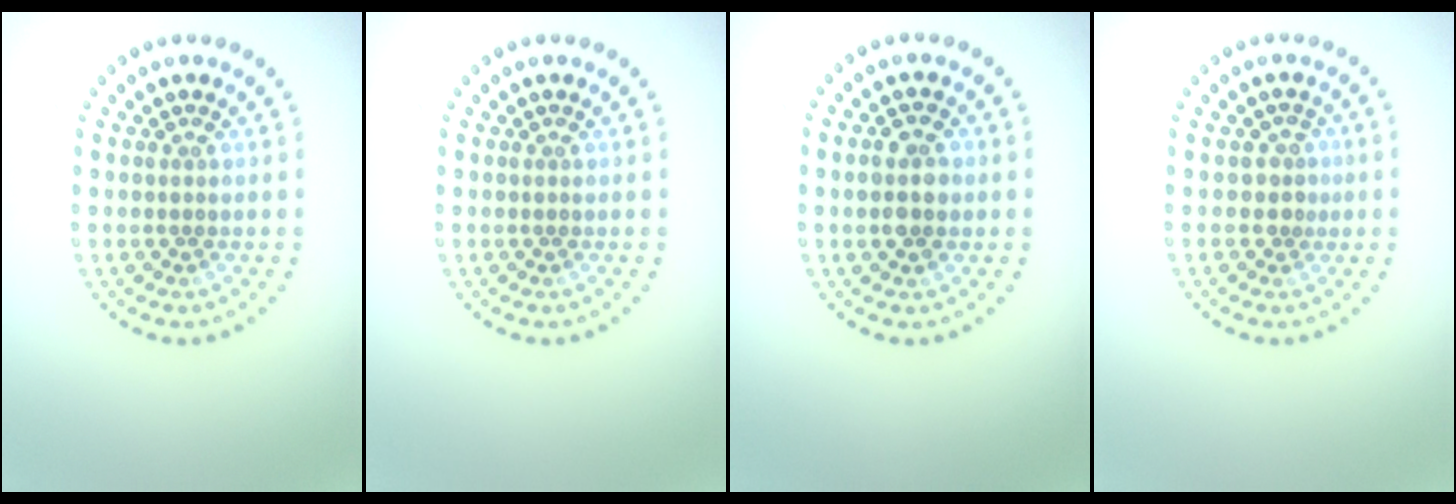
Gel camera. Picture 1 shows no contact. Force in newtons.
{"total": 0.0}
{"total": 2.9, "press": 2.9, "slide": 0.2}
{"total": 1.3, "press": 0.8, "slide": 0.9}